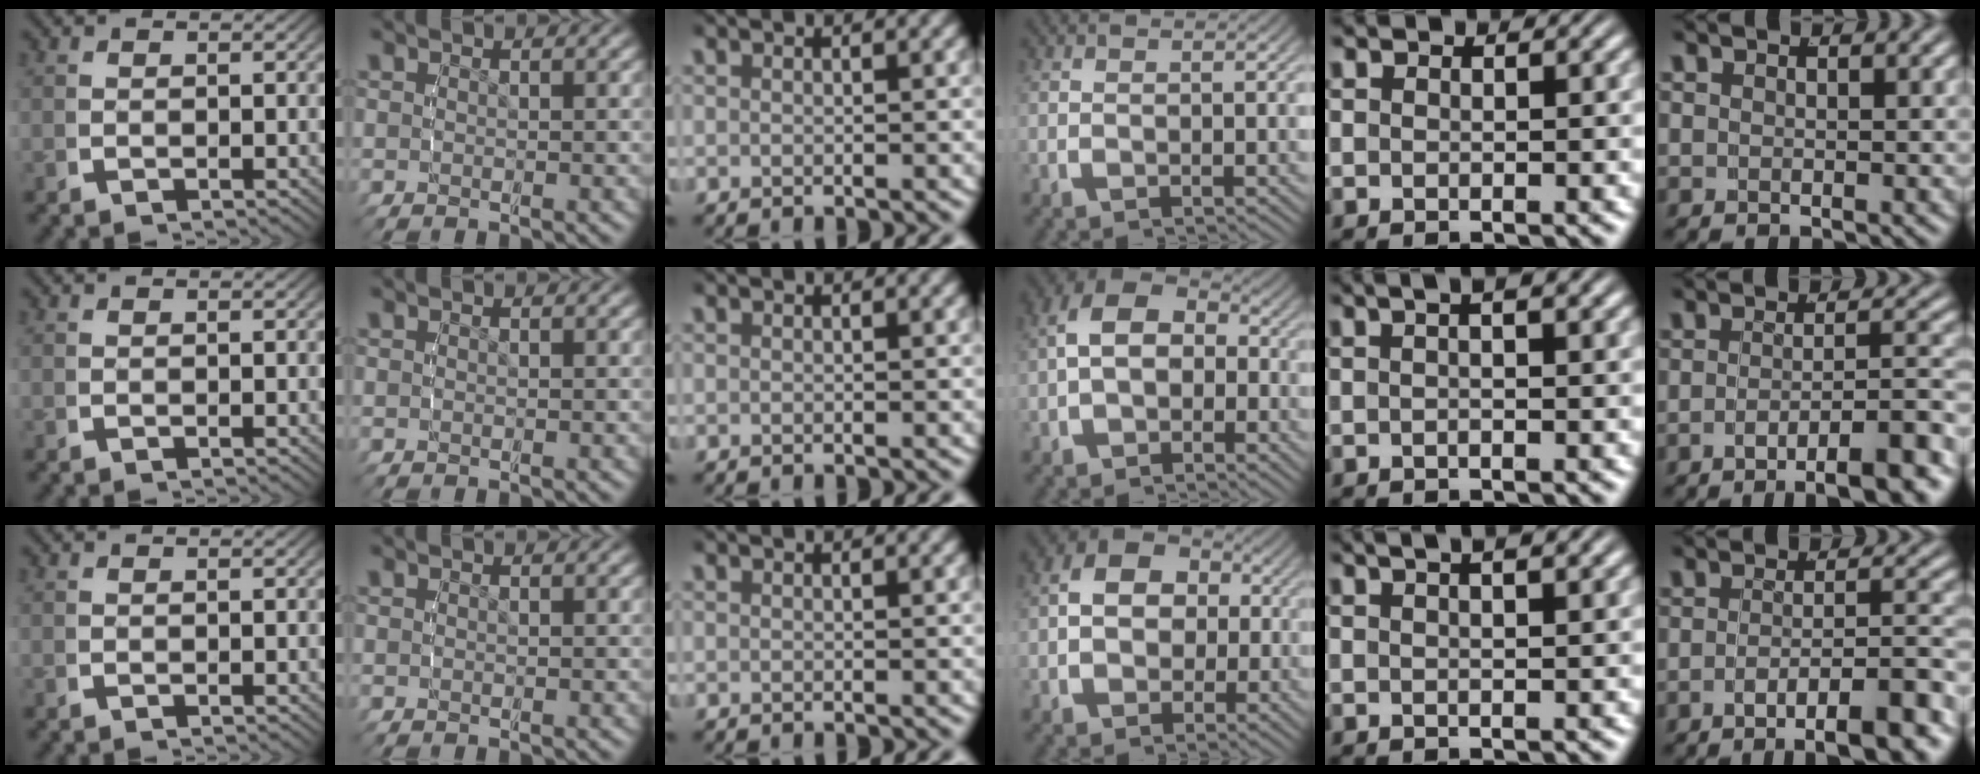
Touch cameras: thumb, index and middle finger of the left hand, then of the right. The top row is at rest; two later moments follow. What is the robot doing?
{"motion": "lift_and_place", "object": "cloth"}